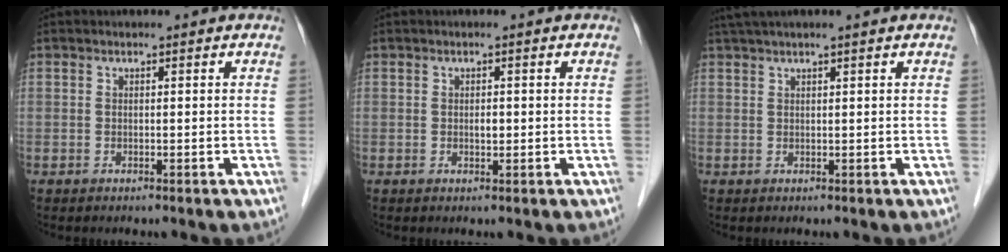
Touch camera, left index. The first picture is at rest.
{"total": 0.9, "force": [-0.2, 0.5, 0.8], "torque": [-0.014, -0.003, -0.003]}
{"total": 3.7, "force": [2.8, -0.8, 2.2], "torque": [-0.036, 0.024, 0.054]}